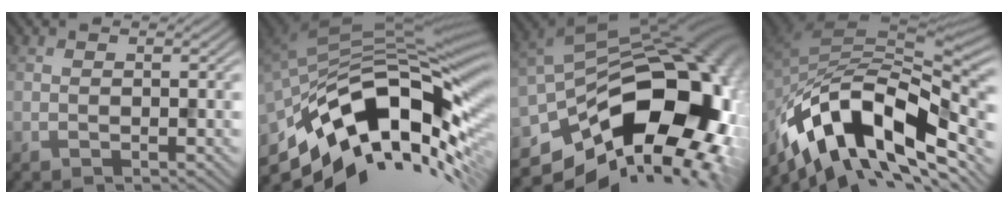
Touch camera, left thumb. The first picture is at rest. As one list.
[{"total": 14.4, "force": [-6.3, 6.9, 11.0], "torque": [-0.192, -0.002, -0.118]}, {"total": 18.6, "force": [-6.6, 10.9, 13.5], "torque": [-0.206, -0.042, -0.089]}, {"total": 16.0, "force": [-8.7, 8.0, 10.8], "torque": [-0.206, -0.002, -0.158]}]